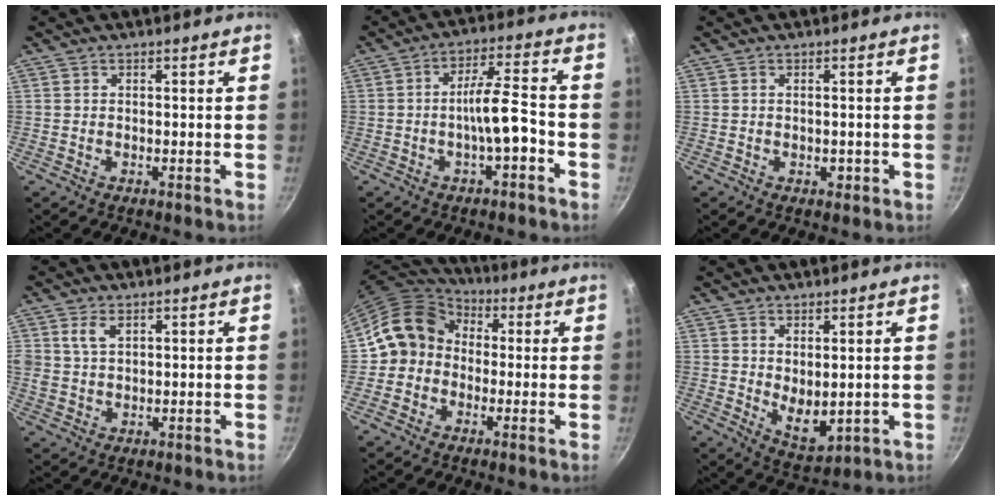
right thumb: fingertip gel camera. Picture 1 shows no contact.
{"total": 7.5, "force": [-2.6, 2.0, 6.8], "torque": [-0.111, 0.037, -0.044]}
{"total": 1.5, "force": [-0.3, 1.0, 1.1], "torque": [-0.013, 0.000, -0.004]}
{"total": 3.9, "force": [1.7, 2.4, 2.5], "torque": [-0.042, -0.006, 0.036]}
{"total": 11.5, "force": [0.0, 10.1, 5.6], "torque": [-0.066, 0.034, -0.024]}
{"total": 6.9, "force": [1.0, 3.8, 5.6], "torque": [-0.077, -0.024, 0.034]}